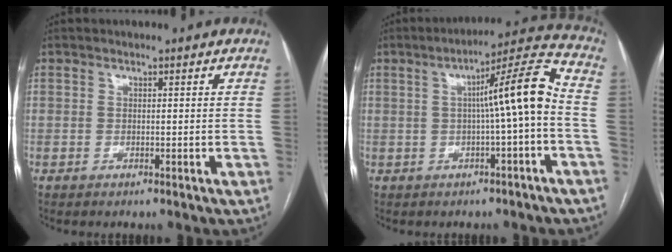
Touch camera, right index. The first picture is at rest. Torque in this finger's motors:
{"motor_torque": [1.06, -0.29, 0.49, 0.14]}